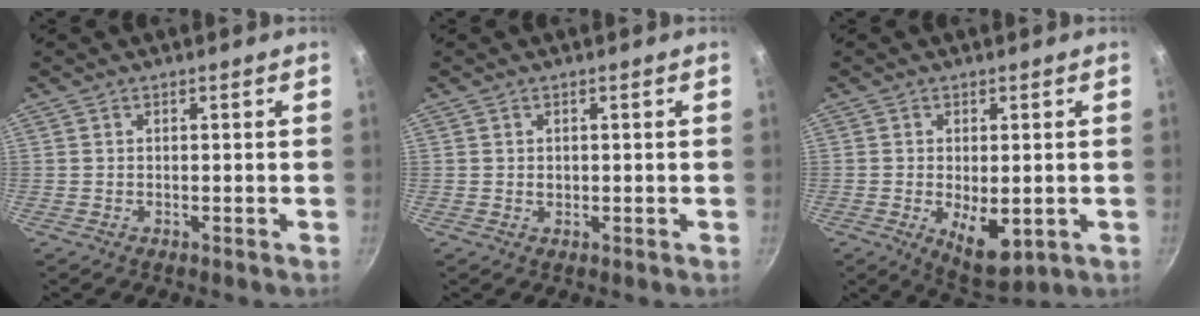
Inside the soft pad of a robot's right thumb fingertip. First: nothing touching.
{"total": 0.9, "force": [0.1, 0.8, 0.5], "torque": [-0.004, 0.000, 0.002]}
{"total": 8.2, "force": [-1.5, 4.0, 6.9], "torque": [-0.093, -0.012, -0.007]}